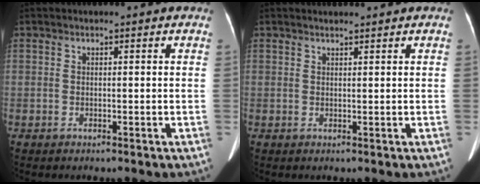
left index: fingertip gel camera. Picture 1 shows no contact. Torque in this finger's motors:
{"motor_torque": [-0.04, 0.17, -0.06, -0.01]}